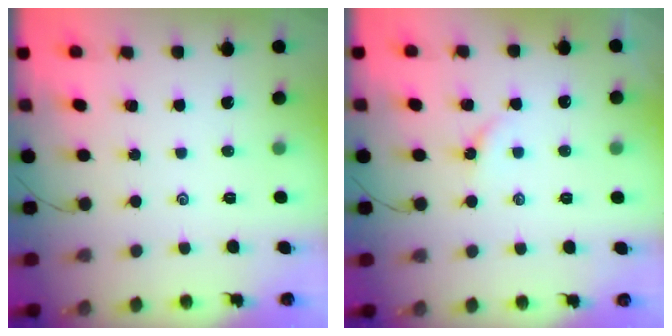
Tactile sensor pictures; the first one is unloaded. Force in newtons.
{"total": 2.5, "press": 2.4, "slide": 0.6}